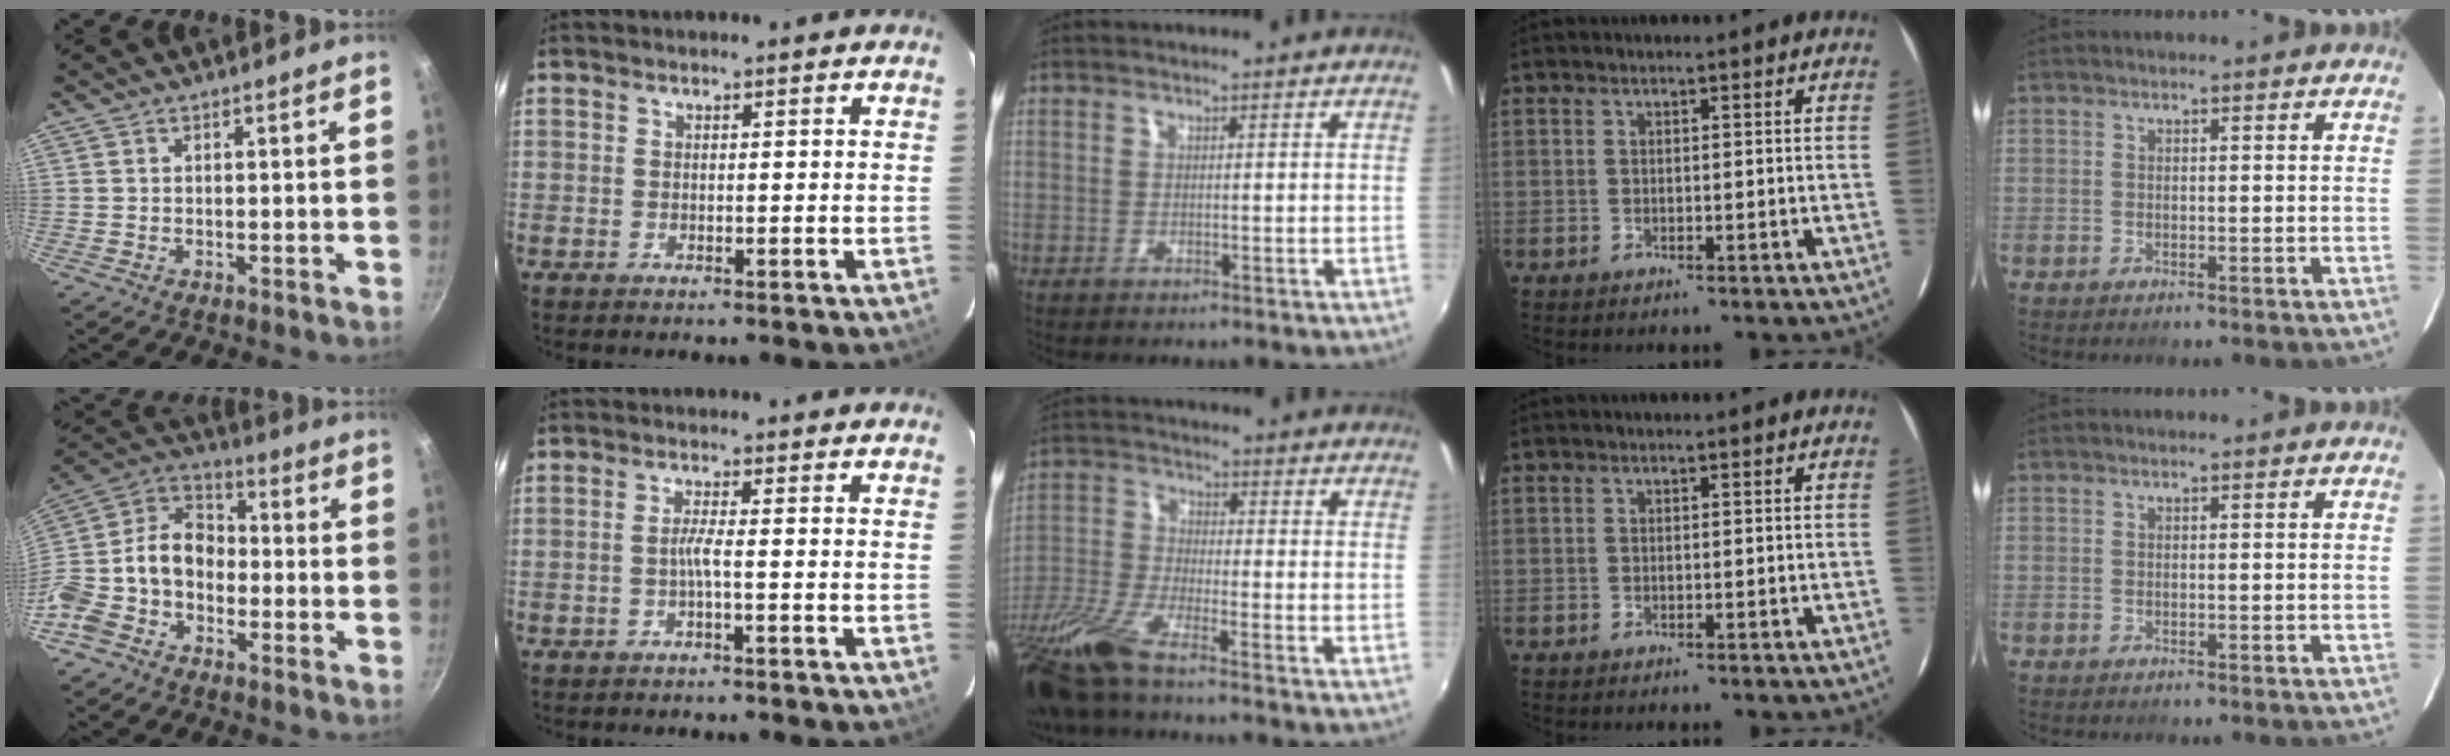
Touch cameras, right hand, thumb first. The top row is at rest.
{"thumb": {"total": 16.8, "force": [-2.8, 12.9, 10.4], "torque": [-0.195, 0.068, -0.073]}, "index": {"total": 1.9, "force": [-0.9, -0.5, 1.6], "torque": [-0.034, 0.000, -0.017]}, "middle": {"total": 13.6, "force": [-10.3, 1.7, 8.8], "torque": [-0.194, -0.040, -0.203]}}